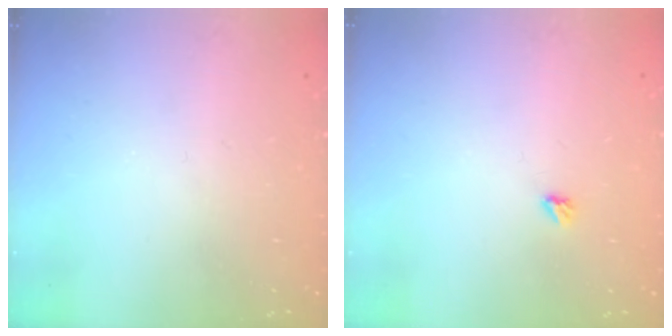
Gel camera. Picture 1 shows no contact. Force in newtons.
{"total": 2.9, "press": 2.9, "slide": 0.5}